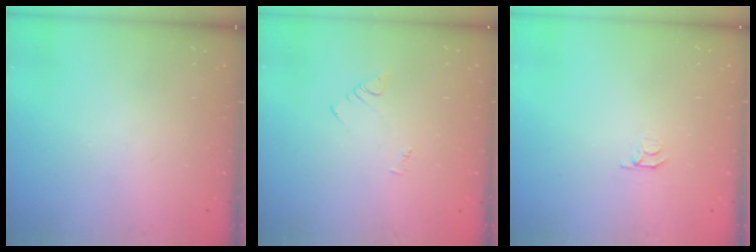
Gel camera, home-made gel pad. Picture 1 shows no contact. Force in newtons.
{"total": 3.3, "press": 3.2, "slide": 0.4}
{"total": 3.0, "press": 3.0, "slide": 0.3}